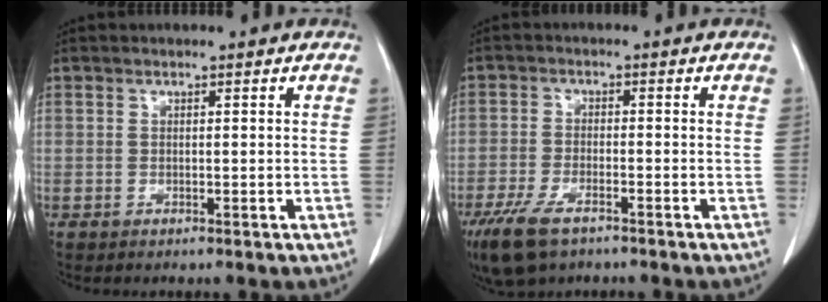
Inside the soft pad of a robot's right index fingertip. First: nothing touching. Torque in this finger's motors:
{"motor_torque": [0.83, -0.79, 0.34, 0.12]}